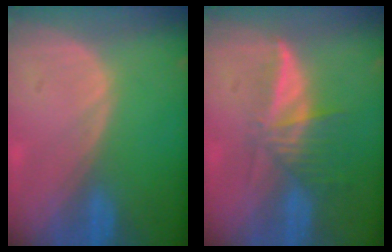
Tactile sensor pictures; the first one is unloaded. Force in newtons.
{"total": 6.2, "press": 5.5, "slide": 2.8}